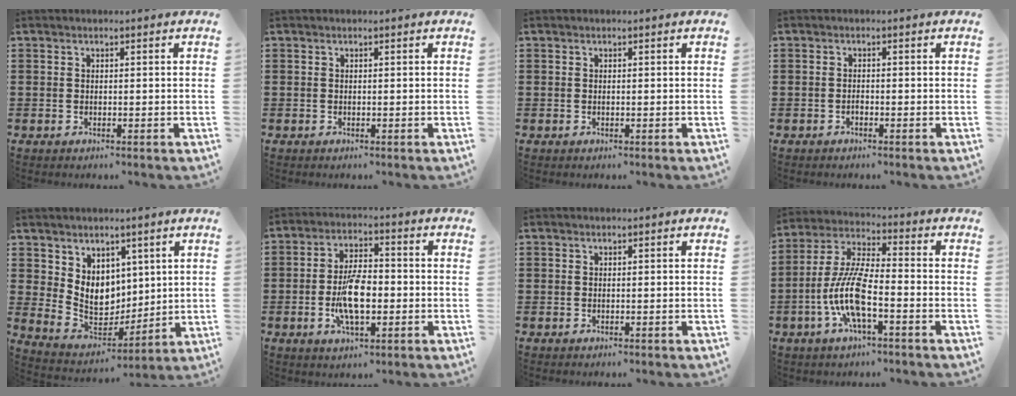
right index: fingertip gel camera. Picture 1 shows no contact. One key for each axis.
{"total": 0.0}
{"total": 0.0}
{"total": 0.7, "fx": -0.6, "fy": 0.4, "fz": 0.3, "tx": -0.007, "ty": -0.002, "tz": -0.011}
{"total": 7.4, "fx": 3.3, "fy": 6.0, "fz": 2.8, "tx": -0.057, "ty": -0.016, "tz": 0.067}
{"total": 8.7, "fx": -1.8, "fy": 3.7, "fz": 7.7, "tx": -0.163, "ty": -0.002, "tz": -0.037}
{"total": 0.0}
{"total": 9.8, "fx": -3.5, "fy": 2.7, "fz": 8.7, "tx": -0.206, "ty": -0.011, "tz": -0.074}